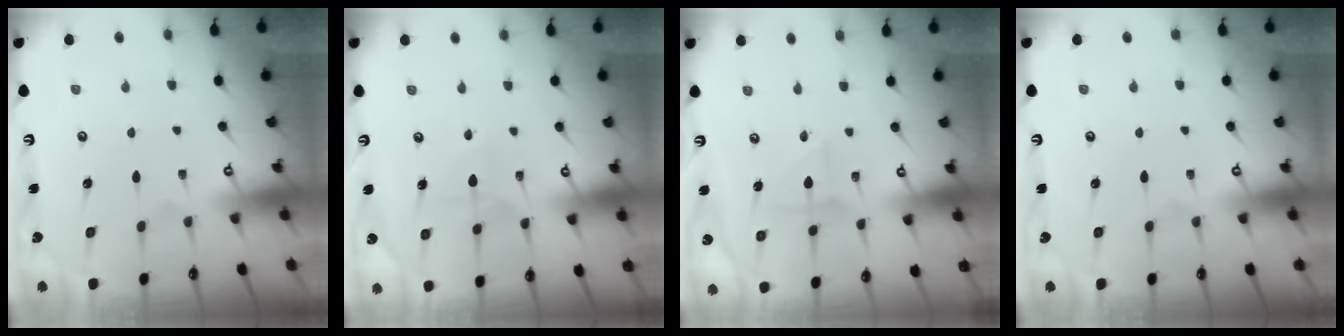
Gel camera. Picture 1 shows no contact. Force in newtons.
{"total": 5.0, "press": 5.0, "slide": 0.2}
{"total": 3.3, "press": 3.3, "slide": 0.3}
{"total": 0.0}